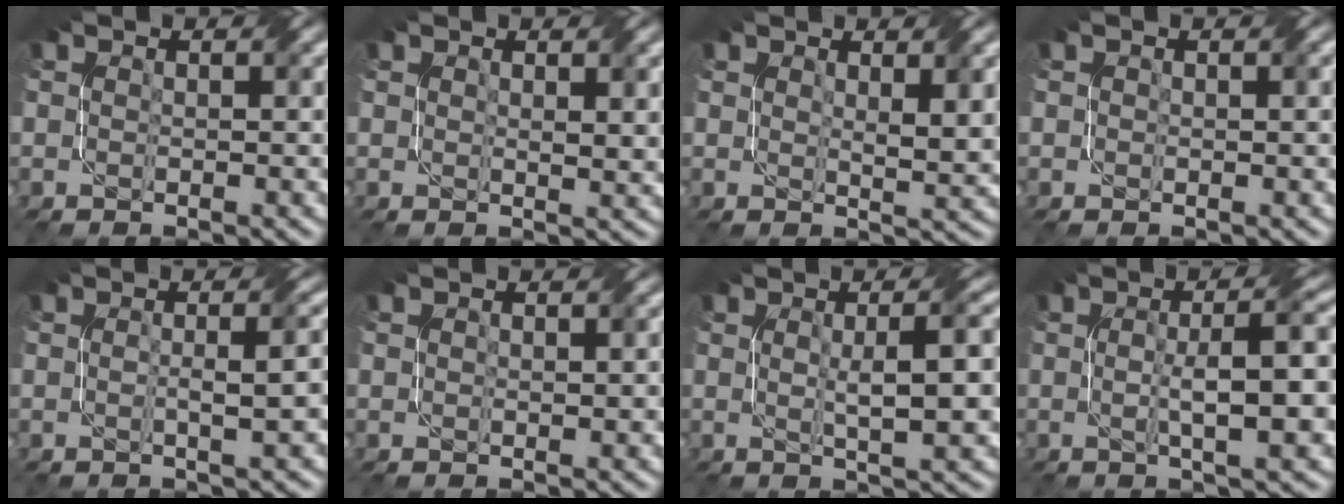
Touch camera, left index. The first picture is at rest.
{"total": 1.7, "force": [1.0, 0.5, 1.3], "torque": [-0.016, -0.005, 0.022]}
{"total": 2.8, "force": [1.4, 0.7, 2.3], "torque": [-0.035, -0.004, 0.028]}
{"total": 1.1, "force": [0.4, 0.7, 0.7], "torque": [-0.008, 0.000, 0.009]}
{"total": 3.0, "force": [-0.1, 0.8, 2.9], "torque": [-0.034, 0.009, 0.002]}
{"total": 1.2, "force": [0.4, 0.5, 1.0], "torque": [-0.012, 0.001, 0.012]}
{"total": 5.9, "force": [0.6, 1.4, 5.8], "torque": [-0.077, 0.010, 0.011]}
{"total": 6.9, "force": [0.0, 1.5, 6.7], "torque": [-0.098, 0.007, 0.002]}